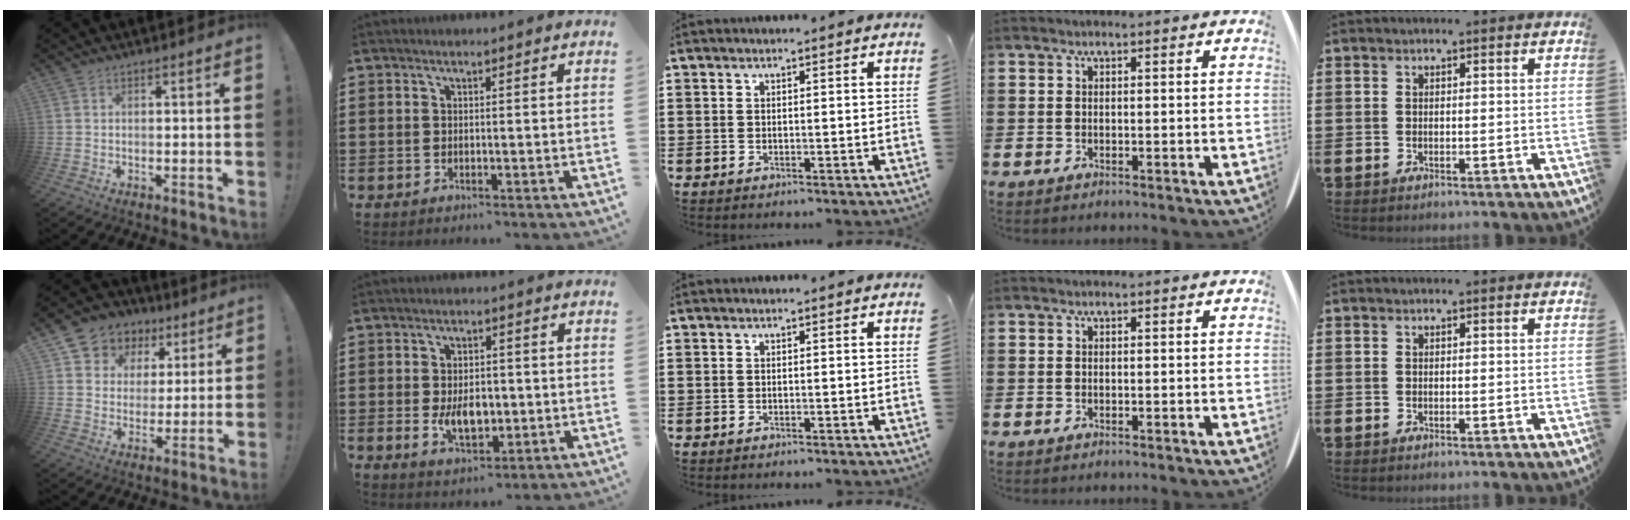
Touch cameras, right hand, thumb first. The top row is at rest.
{"thumb": {"total": 8.0, "force": [3.5, 7.1, 1.5], "torque": [-0.021, -0.029, 0.072]}, "index": {"total": 5.8, "force": [-0.9, 3.4, 4.6], "torque": [-0.074, -0.002, -0.018]}}